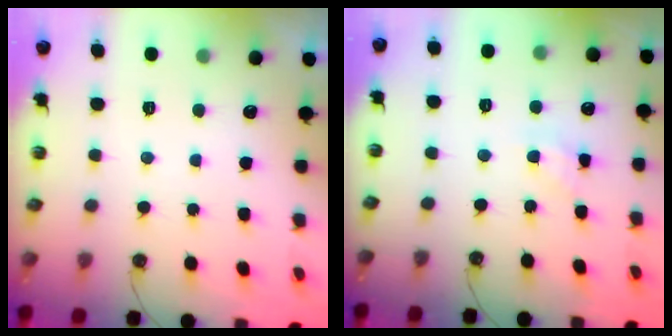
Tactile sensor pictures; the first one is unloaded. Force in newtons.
{"total": 3.9, "press": 3.9, "slide": 0.3}